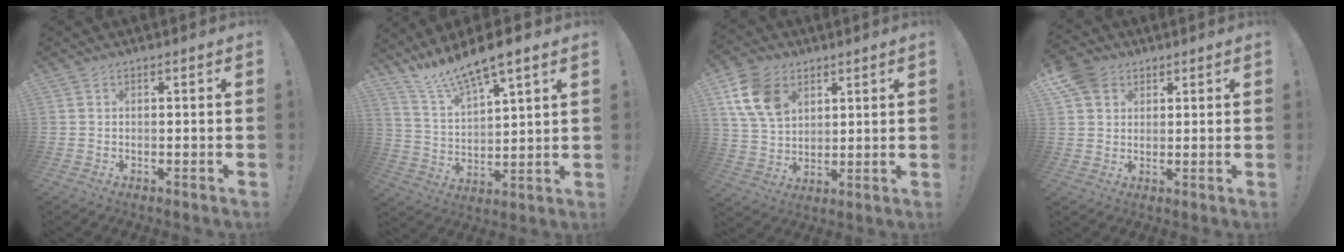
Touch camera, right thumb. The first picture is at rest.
{"total": 11.2, "force": [10.0, 0.9, 5.0], "torque": [-0.112, -0.077, 0.176]}
{"total": 14.3, "force": [6.6, 10.2, 7.5], "torque": [-0.143, -0.015, 0.134]}
{"total": 7.6, "force": [3.9, 5.9, 2.8], "torque": [-0.049, -0.014, 0.078]}